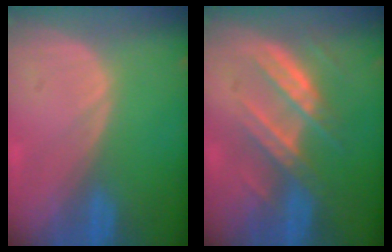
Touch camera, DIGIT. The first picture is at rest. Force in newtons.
{"total": 7.1, "press": 6.9, "slide": 1.8}